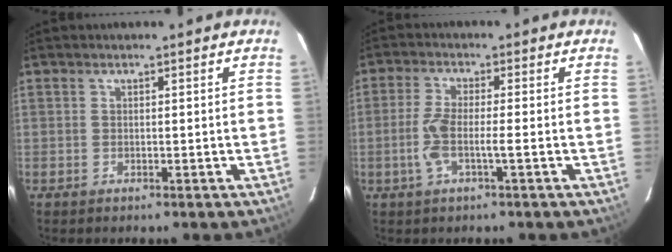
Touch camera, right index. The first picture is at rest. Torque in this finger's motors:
{"motor_torque": [0.94, -0.02, 0.28, 0.13]}